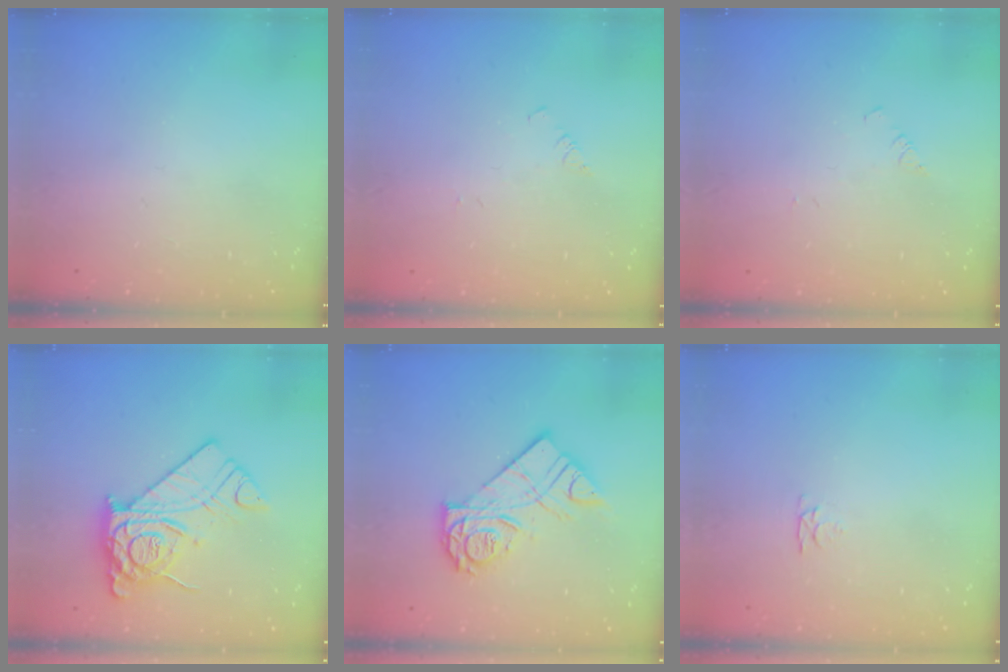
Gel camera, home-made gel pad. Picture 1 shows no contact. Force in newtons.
{"total": 1.3, "press": 1.3, "slide": 0.2}
{"total": 1.3, "press": 1.3, "slide": 0.2}
{"total": 14.9, "press": 14.8, "slide": 1.7}
{"total": 15.5, "press": 15.4, "slide": 1.6}
{"total": 3.4, "press": 3.3, "slide": 0.5}